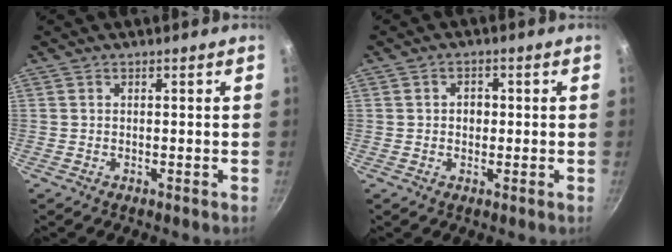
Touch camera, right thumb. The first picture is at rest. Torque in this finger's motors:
{"motor_torque": [-0.65, 0.11, 0.29, 0.22, -0.06]}